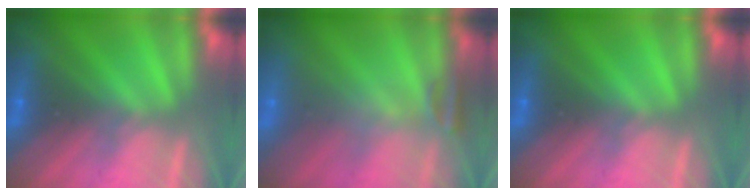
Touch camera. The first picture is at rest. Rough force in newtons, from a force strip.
{"total": 2.4}
{"total": 0.0}